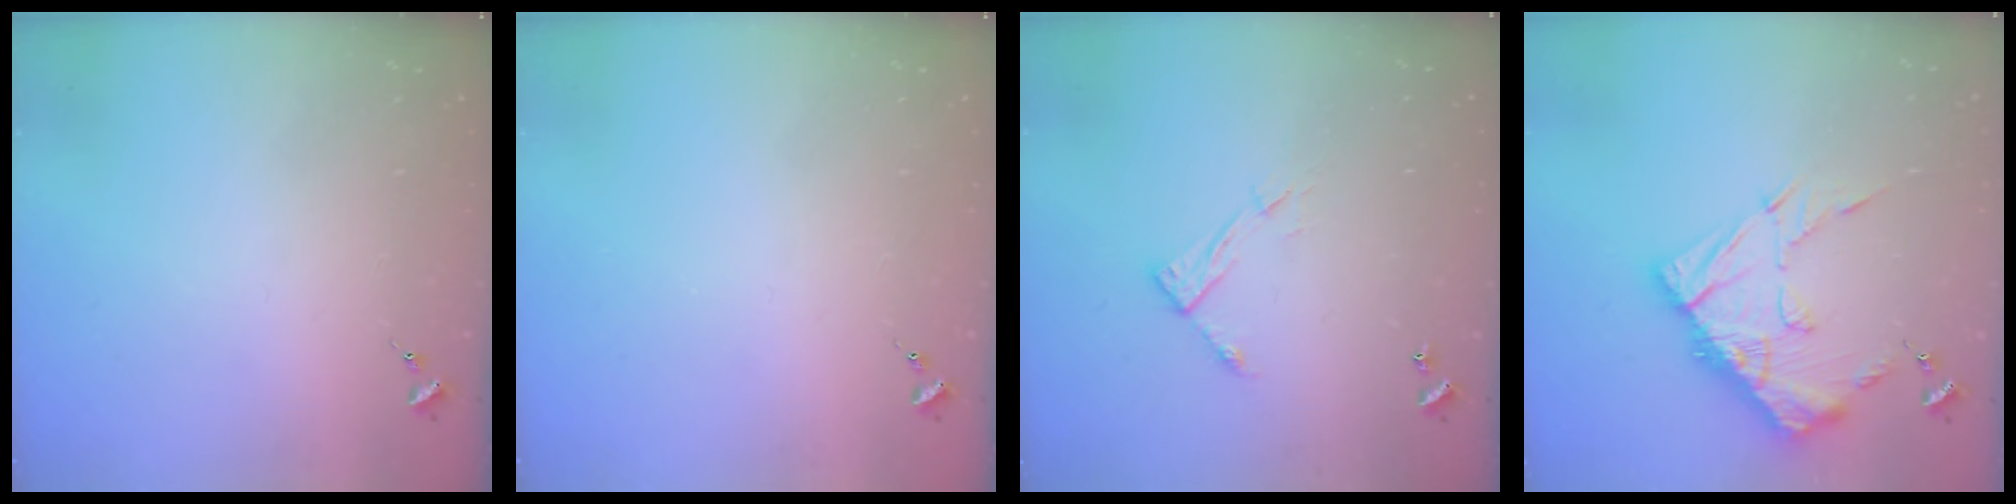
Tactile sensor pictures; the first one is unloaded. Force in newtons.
{"total": 0.0}
{"total": 8.1, "press": 8.1, "slide": 0.6}
{"total": 18.5, "press": 18.5, "slide": 1.8}